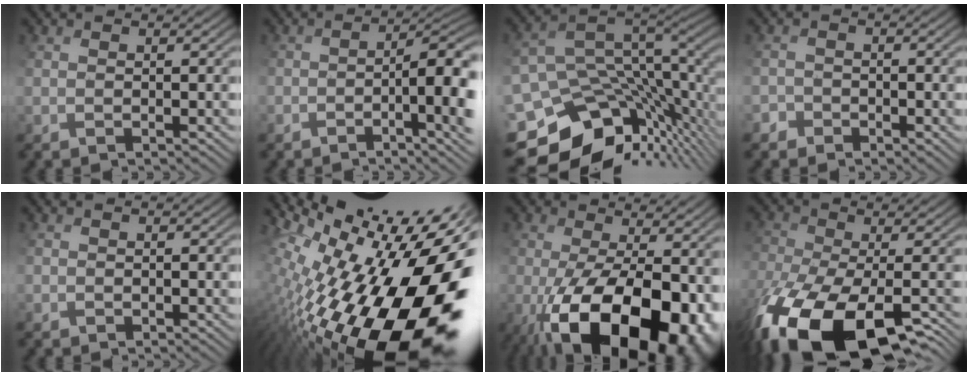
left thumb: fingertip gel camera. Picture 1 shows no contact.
{"total": 9.3, "force": [-3.5, 2.6, 8.2], "torque": [-0.121, 0.005, -0.037]}
{"total": 12.2, "force": [-4.4, 8.6, 7.4], "torque": [-0.184, -0.031, -0.048]}
{"total": 1.9, "force": [-1.6, 0.6, -1.0], "torque": [0.009, -0.001, -0.029]}
{"total": 0.0}
{"total": 19.5, "force": [-2.8, 8.6, 17.3], "torque": [-0.254, -0.033, -0.030]}
{"total": 17.2, "force": [-5.5, 8.9, 13.7], "torque": [-0.246, -0.031, -0.062]}
{"total": 17.5, "force": [-8.9, 7.9, 12.8], "torque": [-0.297, -0.063, -0.113]}